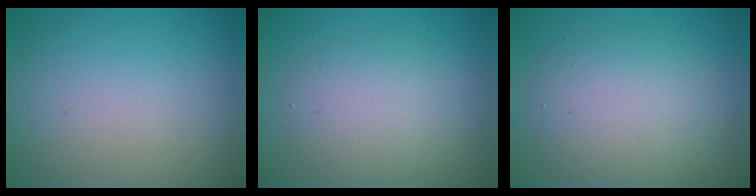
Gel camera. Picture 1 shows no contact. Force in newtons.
{"total": 3.9, "press": 3.9, "slide": 0.4}
{"total": 5.3, "press": 5.3, "slide": 0.5}